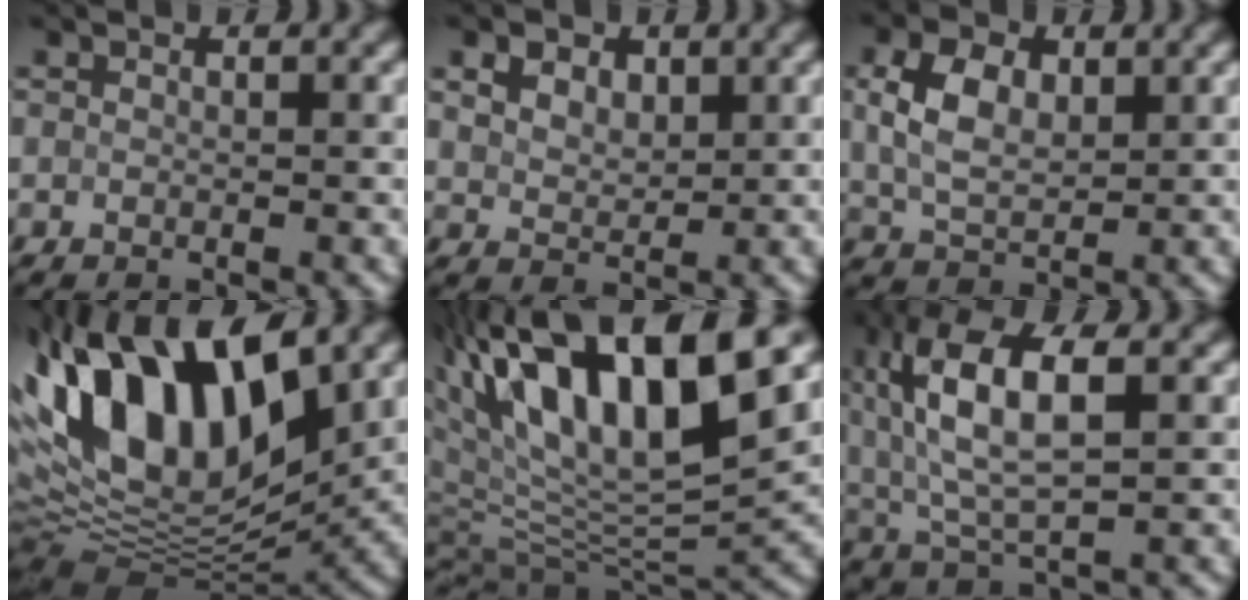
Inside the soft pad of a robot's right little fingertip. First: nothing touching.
{"total": 5.1, "force": [3.0, 3.1, 2.8], "torque": [-0.072, 0.016, 0.048]}
{"total": 4.7, "force": [1.5, 2.9, 3.4], "torque": [-0.080, 0.011, 0.030]}
{"total": 15.6, "force": [5.5, 7.5, 12.5], "torque": [-0.244, 0.034, 0.092]}
{"total": 16.0, "force": [7.5, 5.7, 12.9], "torque": [-0.231, 0.031, 0.136]}
{"total": 9.9, "force": [2.7, 4.0, 8.6], "torque": [-0.192, 0.023, 0.053]}